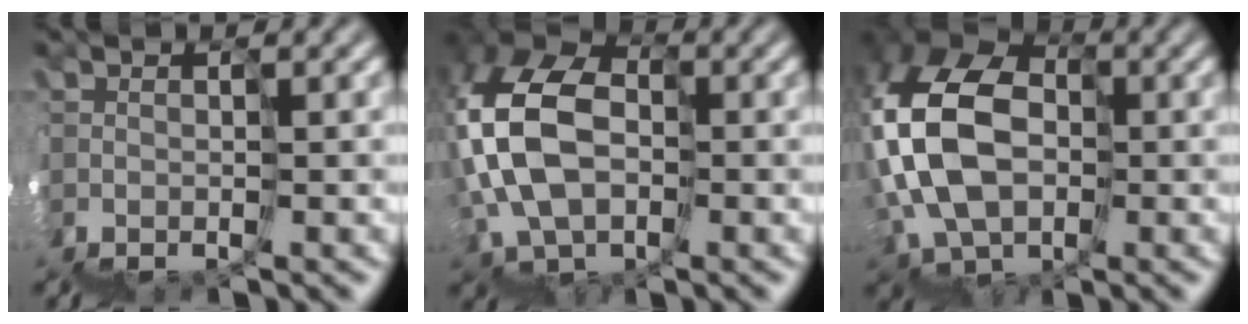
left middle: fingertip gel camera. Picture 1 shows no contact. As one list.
[{"total": 8.8, "force": [1.9, 6.5, 5.6], "torque": [-0.140, 0.041, 0.008]}, {"total": 10.1, "force": [2.0, 7.7, 6.3], "torque": [-0.149, 0.038, 0.009]}]